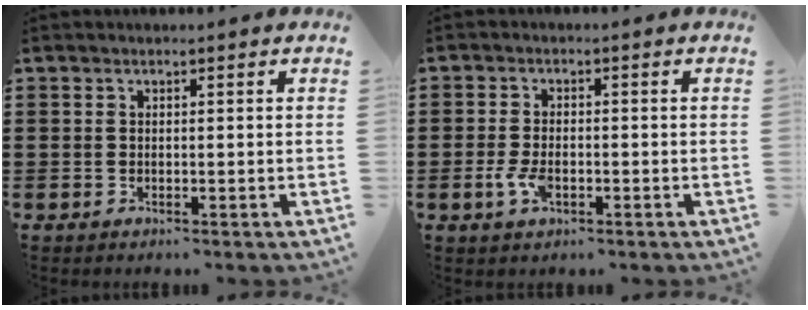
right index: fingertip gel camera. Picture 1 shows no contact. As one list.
[{"total": 3.5, "force": [-1.2, 1.8, 2.8], "torque": [-0.071, -0.008, -0.025]}]